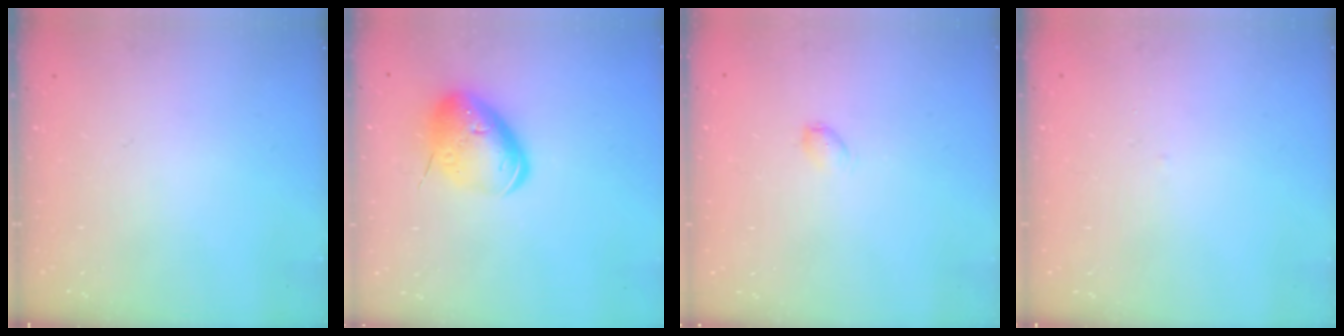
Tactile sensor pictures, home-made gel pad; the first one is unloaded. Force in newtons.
{"total": 12.9, "press": 12.7, "slide": 2.3}
{"total": 3.0, "press": 3.0, "slide": 0.3}
{"total": 1.6, "press": 1.6, "slide": 0.3}